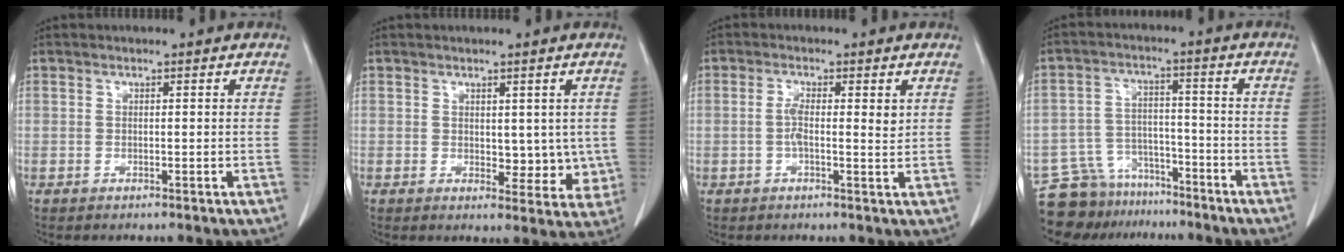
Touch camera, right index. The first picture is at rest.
{"total": 5.4, "force": [0.5, 3.3, 4.2], "torque": [-0.032, -0.009, 0.013]}
{"total": 3.9, "force": [0.5, 1.0, 3.7], "torque": [-0.066, 0.002, 0.004]}
{"total": 9.7, "force": [-8.2, 5.2, 0.8], "torque": [-0.017, 0.030, -0.135]}